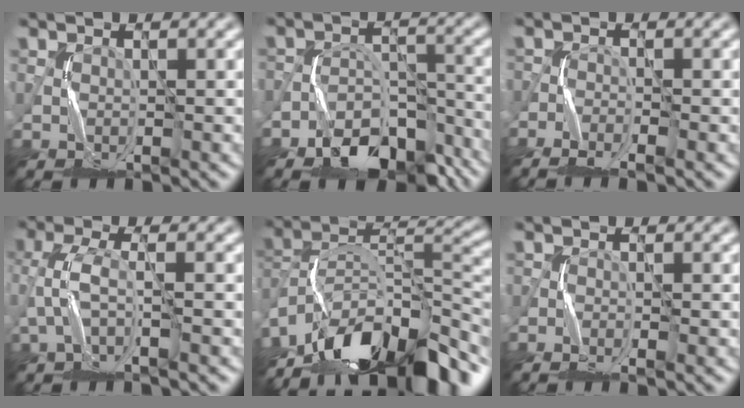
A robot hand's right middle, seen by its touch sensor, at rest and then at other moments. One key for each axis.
{"total": 8.2, "fx": -6.6, "fy": 4.0, "fz": 2.9, "tx": -0.026, "ty": -0.005, "tz": -0.111}
{"total": 4.2, "fx": -3.6, "fy": 1.1, "fz": 1.8, "tx": -0.031, "ty": -0.007, "tz": -0.061}
{"total": 2.4, "fx": -1.4, "fy": 0.2, "fz": 1.9, "tx": -0.042, "ty": 0.012, "tz": -0.035}
{"total": 15.6, "fx": -12.2, "fy": 5.1, "fz": 8.3, "tx": -0.164, "ty": 0.020, "tz": -0.210}
{"total": 1.6, "fx": -1.5, "fy": 0.2, "fz": 0.5, "tx": -0.008, "ty": -0.002, "tz": -0.031}